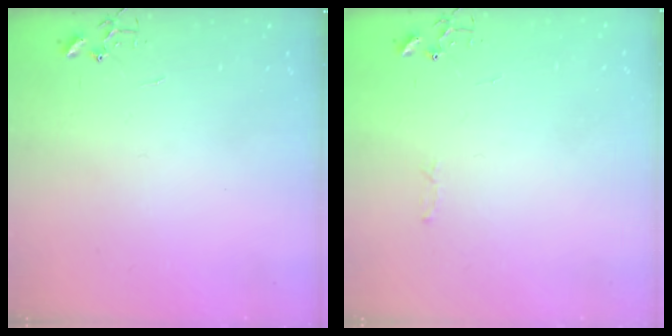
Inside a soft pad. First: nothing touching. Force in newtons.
{"total": 2.8, "press": 2.8, "slide": 0.4}